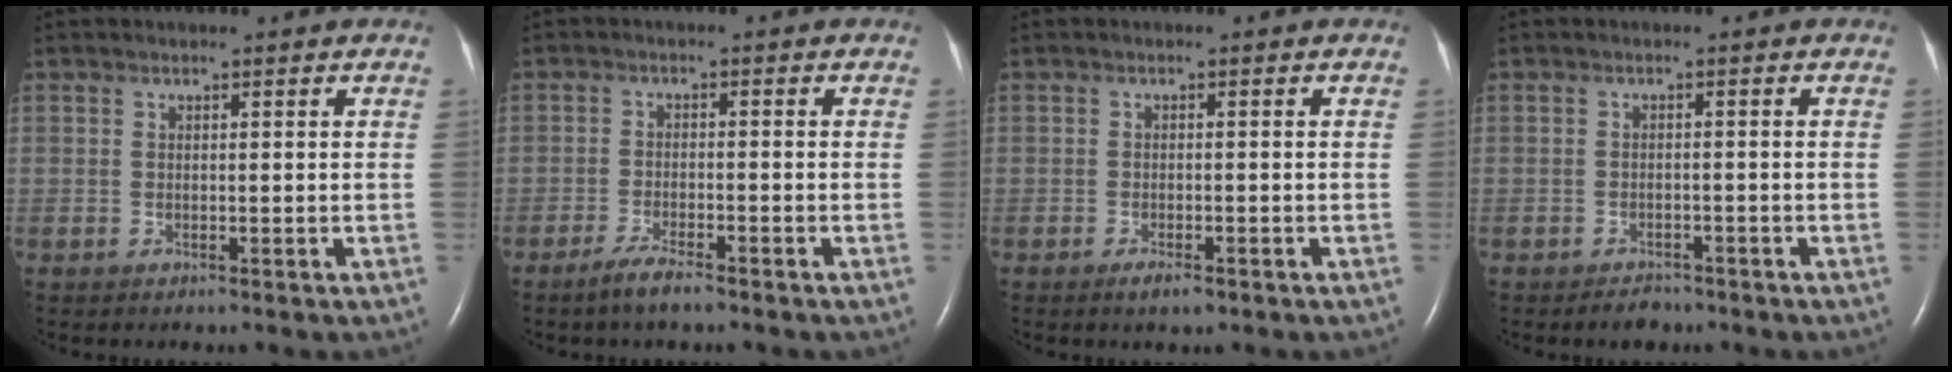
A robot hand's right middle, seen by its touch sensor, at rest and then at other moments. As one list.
[{"total": 3.5, "force": [-2.8, 0.3, 2.1], "torque": [-0.053, -0.006, -0.054]}, {"total": 2.0, "force": [-1.3, 0.5, 1.4], "torque": [-0.029, -0.003, -0.019]}, {"total": 2.2, "force": [-1.8, 1.0, 0.6], "torque": [-0.017, 0.000, -0.023]}]